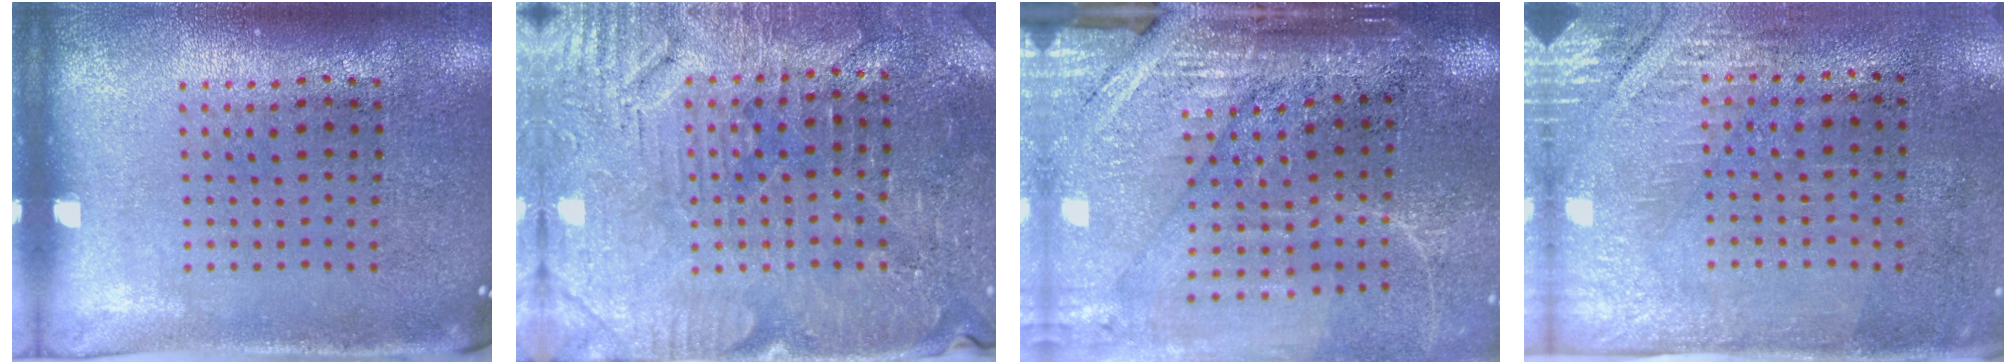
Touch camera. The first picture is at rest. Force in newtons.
{"total": 3.7, "press": 3.6, "slide": 0.6}
{"total": 4.3, "press": 3.7, "slide": 2.2}
{"total": 2.8, "press": 2.4, "slide": 1.4}